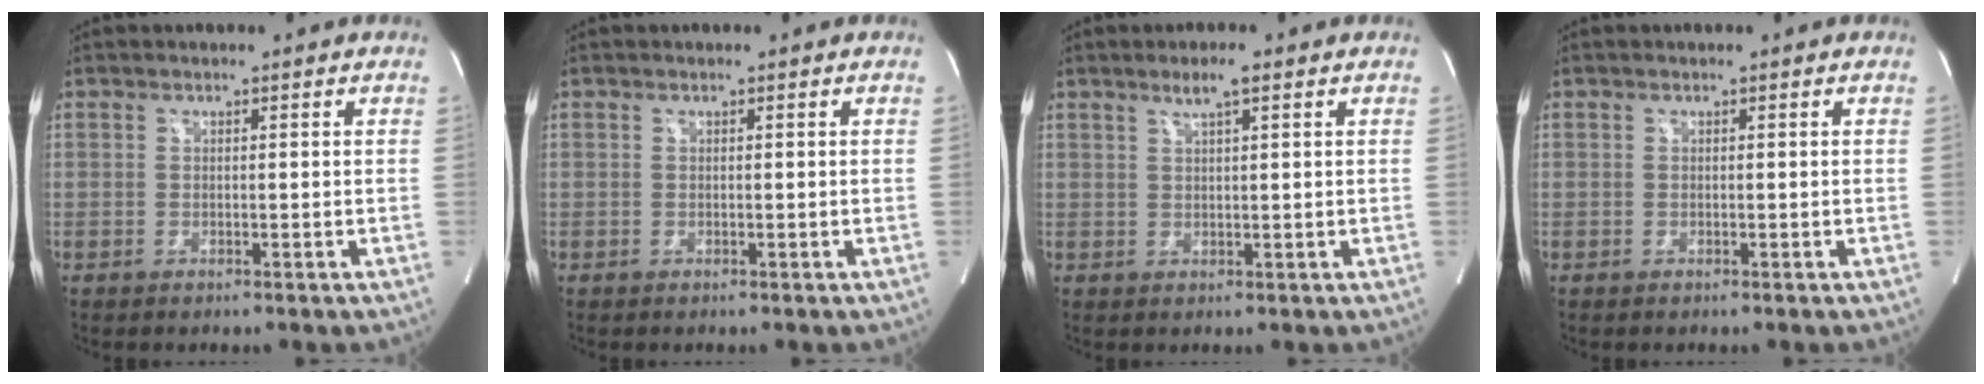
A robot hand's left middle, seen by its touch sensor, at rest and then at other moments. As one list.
[{"total": 0.0}, {"total": 2.9, "force": [1.8, 0.1, 2.3], "torque": [-0.048, 0.003, 0.033]}, {"total": 0.0}]